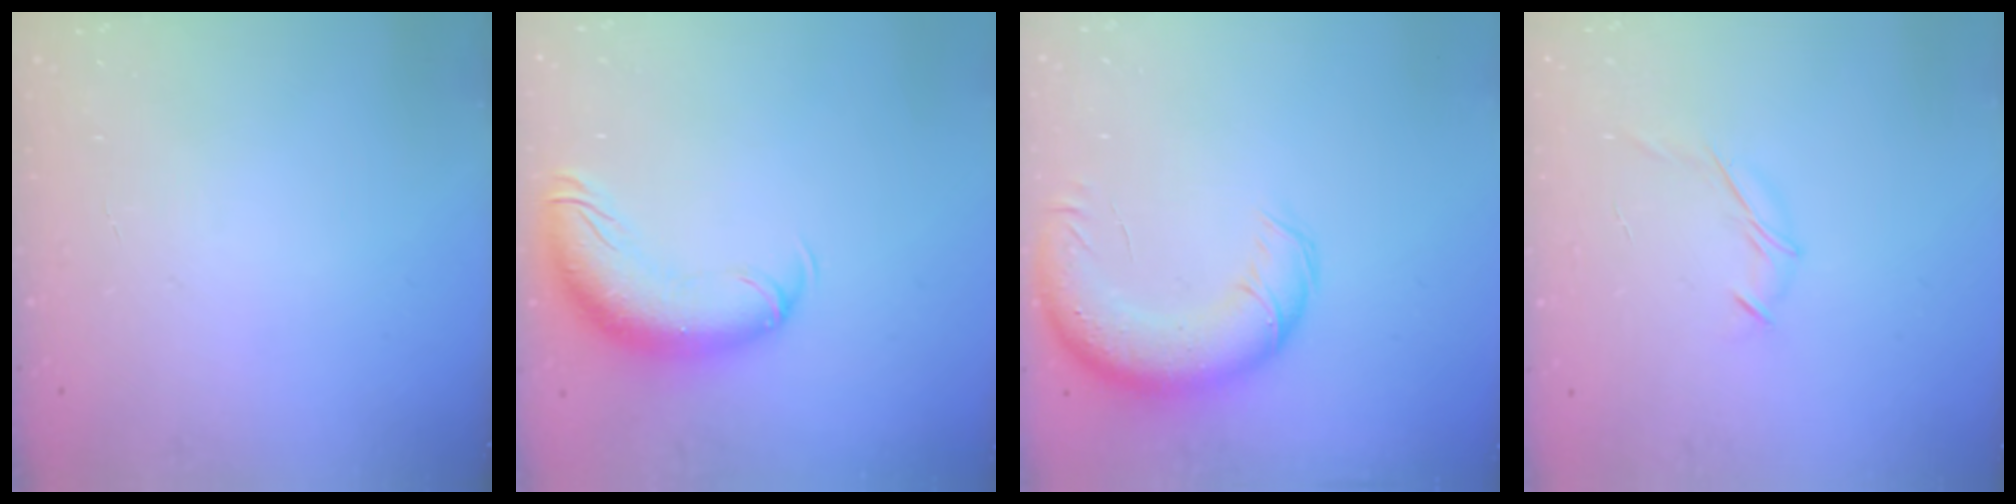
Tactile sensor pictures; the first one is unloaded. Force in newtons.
{"total": 12.9, "press": 12.6, "slide": 3.0}
{"total": 14.8, "press": 14.3, "slide": 3.9}
{"total": 6.7, "press": 6.6, "slide": 1.3}